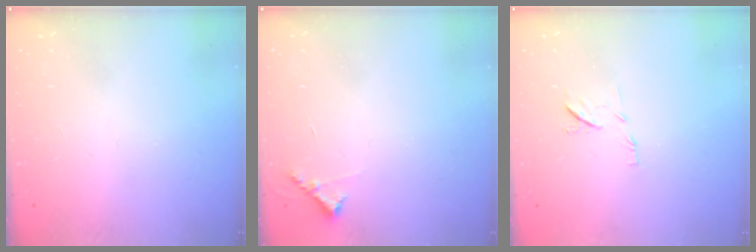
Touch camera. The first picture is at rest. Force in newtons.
{"total": 5.8, "press": 5.8, "slide": 0.5}
{"total": 6.5, "press": 6.5, "slide": 0.7}